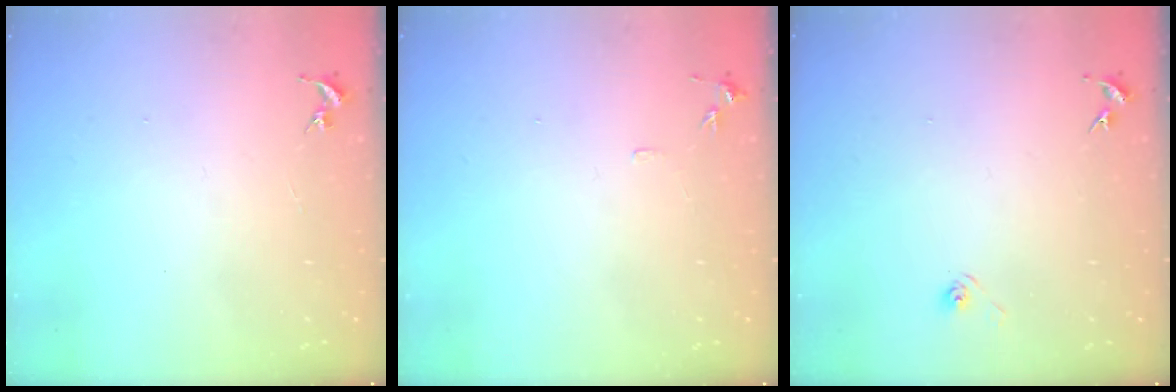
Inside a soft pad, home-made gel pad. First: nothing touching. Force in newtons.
{"total": 4.8, "press": 4.8, "slide": 0.7}
{"total": 3.0, "press": 2.6, "slide": 1.5}